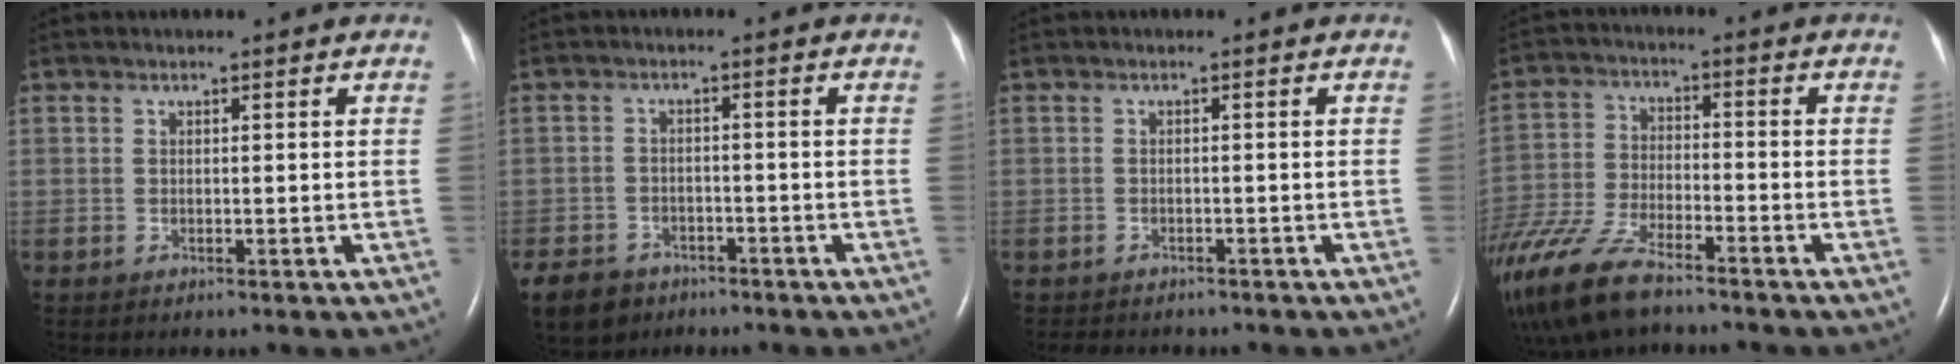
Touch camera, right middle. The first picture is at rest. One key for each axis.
{"total": 7.5, "fx": -5.3, "fy": 4.9, "fz": 2.1, "tx": -0.053, "ty": -0.002, "tz": -0.084}
{"total": 5.1, "fx": -4.4, "fy": 2.0, "fz": 1.7, "tx": -0.026, "ty": -0.004, "tz": -0.053}
{"total": 15.7, "fx": -11.9, "fy": 4.7, "fz": 9.1, "tx": -0.219, "ty": -0.033, "tz": -0.220}